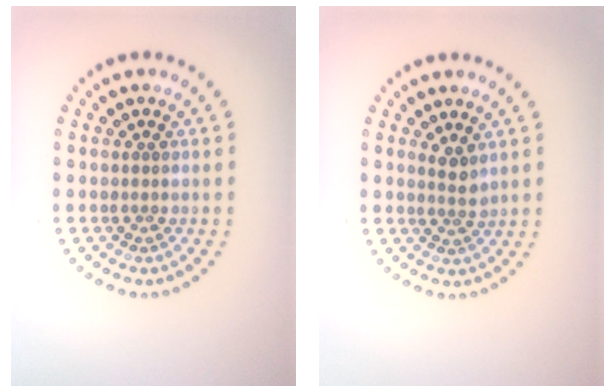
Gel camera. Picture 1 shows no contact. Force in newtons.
{"total": 1.6, "press": 1.1, "slide": 1.2}